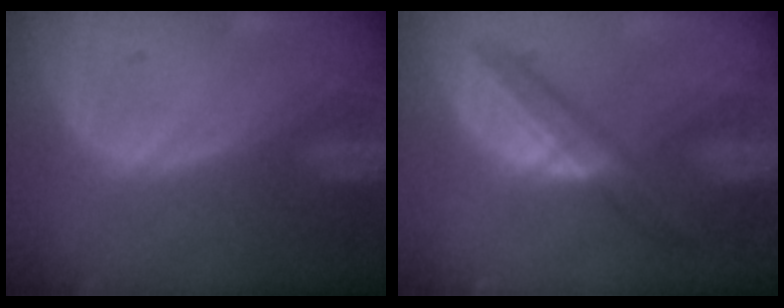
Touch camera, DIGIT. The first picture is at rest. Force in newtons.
{"total": 5.7, "press": 5.6, "slide": 1.3}